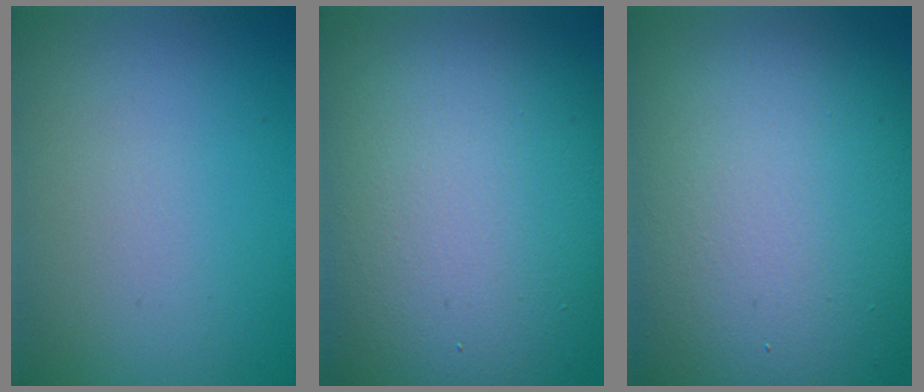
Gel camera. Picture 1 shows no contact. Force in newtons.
{"total": 17.4, "press": 17.4, "slide": 0.9}
{"total": 17.0, "press": 16.9, "slide": 1.3}